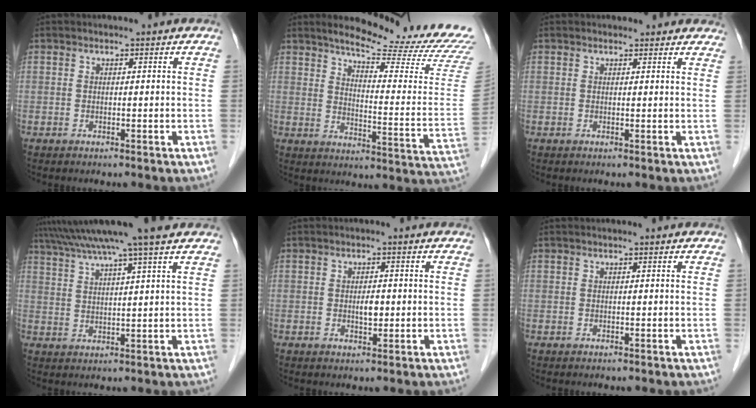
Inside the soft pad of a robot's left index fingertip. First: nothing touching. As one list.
[{"total": 20.1, "force": [18.4, 0.5, 8.1], "torque": [-0.117, -0.092, 0.222]}, {"total": 3.7, "force": [3.4, 1.4, 0.4], "torque": [0.004, 0.006, 0.025]}, {"total": 11.3, "force": [9.4, -1.7, 6.1], "torque": [-0.111, 0.023, 0.137]}, {"total": 1.9, "force": [-0.2, 0.9, 1.6], "torque": [-0.031, -0.002, -0.003]}, {"total": 0.0}]